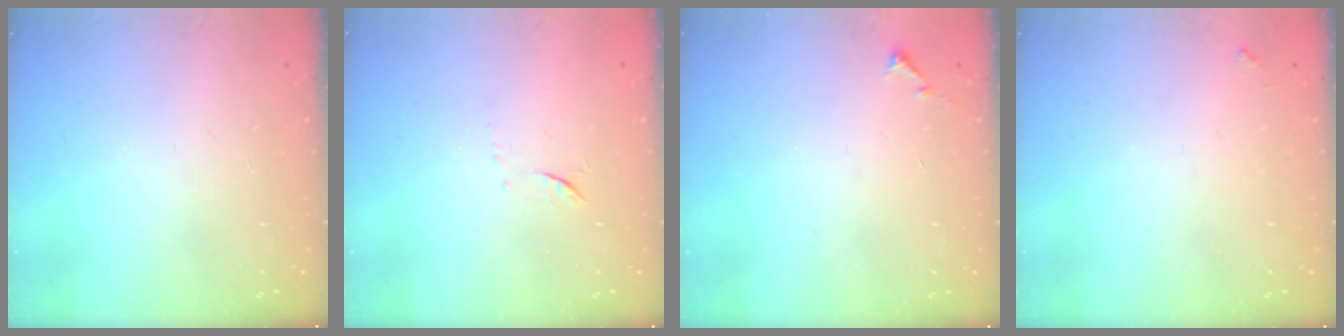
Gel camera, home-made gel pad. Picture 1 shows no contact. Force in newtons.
{"total": 5.0, "press": 4.8, "slide": 1.4}
{"total": 5.8, "press": 5.8, "slide": 0.4}
{"total": 3.5, "press": 3.5, "slide": 0.2}